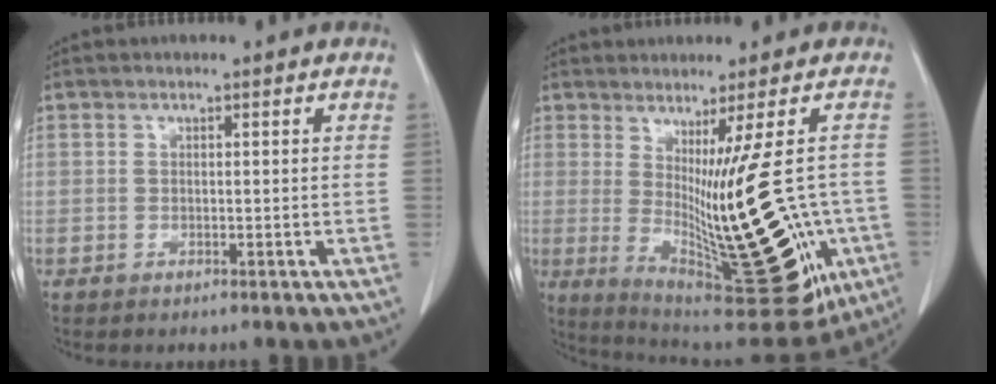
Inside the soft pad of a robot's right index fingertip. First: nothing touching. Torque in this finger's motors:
{"motor_torque": [2.14, 0.00, 1.05, 0.21]}